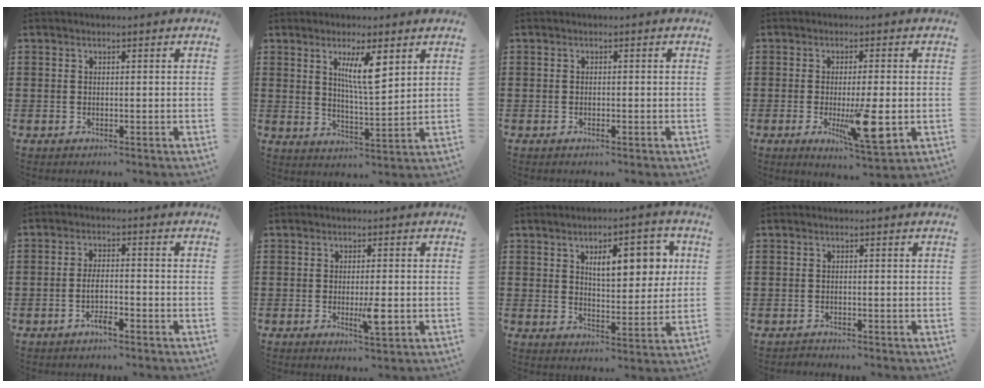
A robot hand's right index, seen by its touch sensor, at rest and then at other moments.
{"total": 6.8, "force": [3.3, 1.4, 5.8], "torque": [-0.115, 0.002, 0.053]}
{"total": 0.5, "force": [-0.3, 0.1, 0.4], "torque": [-0.009, -0.003, -0.006]}
{"total": 9.6, "force": [-2.2, 2.2, 9.1], "torque": [-0.163, -0.022, -0.034]}
{"total": 3.8, "force": [-1.8, 1.3, 3.1], "torque": [-0.069, 0.001, -0.039]}
{"total": 4.3, "force": [-1.1, 0.8, 4.1], "torque": [-0.083, -0.009, -0.023]}
{"total": 8.7, "force": [3.2, 3.6, 7.3], "torque": [-0.108, -0.003, 0.046]}
{"total": 0.7, "force": [-0.7, 0.0, -0.2], "torque": [0.003, 0.003, -0.017]}